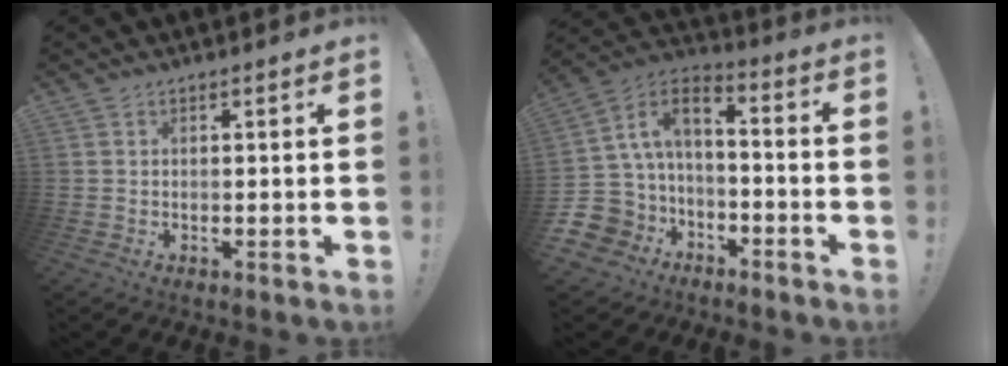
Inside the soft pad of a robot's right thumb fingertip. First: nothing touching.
{"total": 8.1, "force": [-2.8, 6.7, 3.7], "torque": [-0.077, 0.018, -0.047]}